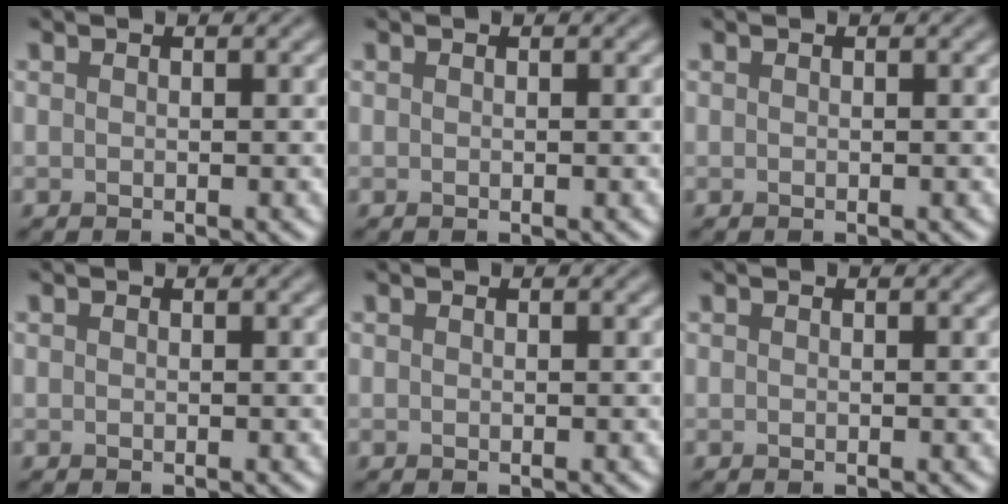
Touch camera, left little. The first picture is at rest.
{"total": 0.0}
{"total": 0.0}
{"total": 0.0}
{"total": 0.0}
{"total": 0.0}